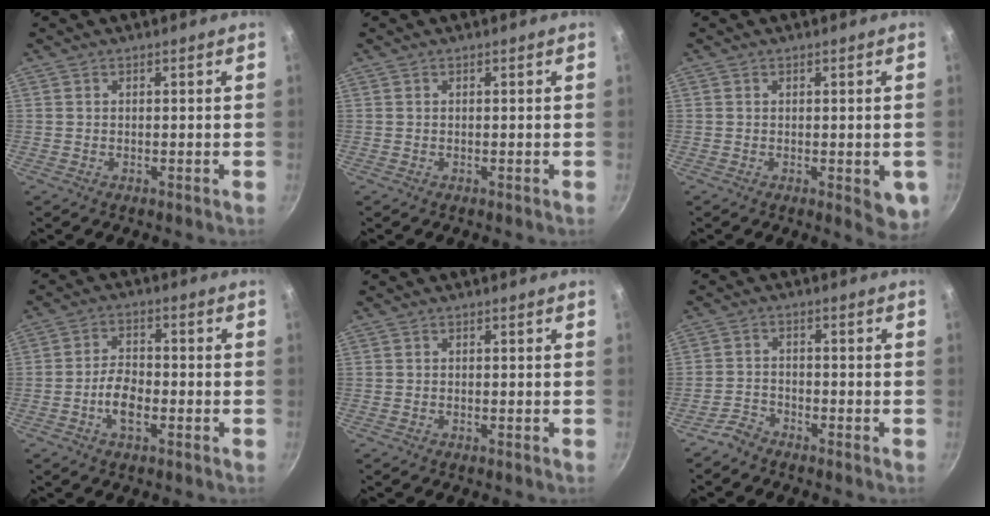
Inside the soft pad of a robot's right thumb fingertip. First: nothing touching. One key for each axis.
{"total": 0.0}
{"total": 5.0, "fx": -0.7, "fy": 2.2, "fz": 4.4, "tx": -0.037, "ty": -0.003, "tz": -0.006}
{"total": 6.1, "fx": -2.3, "fy": 3.1, "fz": 4.7, "tx": -0.082, "ty": 0.024, "tz": -0.046}
{"total": 0.0}
{"total": 3.2, "fx": -2.9, "fy": 1.2, "fz": 0.7, "tx": -0.015, "ty": 0.027, "tz": -0.058}